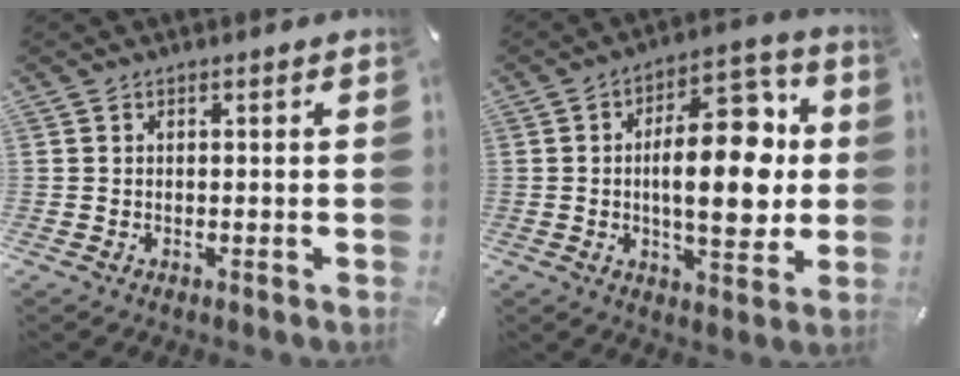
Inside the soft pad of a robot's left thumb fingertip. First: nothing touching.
{"total": 19.2, "force": [1.3, 9.3, 16.8], "torque": [-0.224, -0.002, 0.018]}